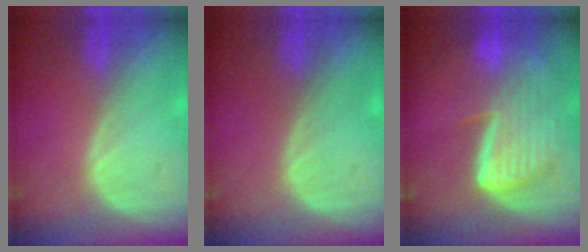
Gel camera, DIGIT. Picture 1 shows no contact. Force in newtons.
{"total": 0.0}
{"total": 9.1, "press": 7.9, "slide": 4.5}